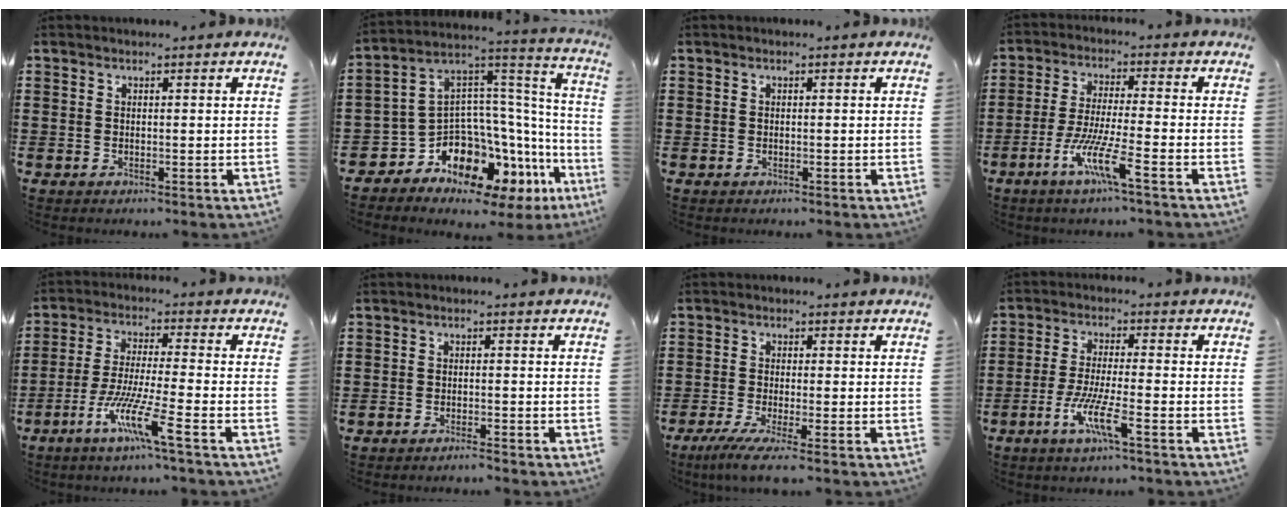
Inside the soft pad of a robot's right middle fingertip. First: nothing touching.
{"total": 8.1, "force": [-6.0, 4.4, 3.0], "torque": [-0.091, -0.036, -0.123]}
{"total": 0.0}
{"total": 7.8, "force": [-4.3, 0.5, 6.5], "torque": [-0.137, -0.011, -0.086]}
{"total": 8.9, "force": [-5.3, 0.2, 7.2], "torque": [-0.148, -0.009, -0.104]}
{"total": 1.3, "force": [-1.2, -0.1, 0.4], "torque": [-0.009, -0.004, -0.022]}
{"total": 3.3, "force": [-2.2, -0.4, 2.4], "torque": [-0.056, -0.019, -0.043]}
{"total": 6.5, "force": [-3.6, 0.5, 5.5], "torque": [-0.115, -0.012, -0.070]}